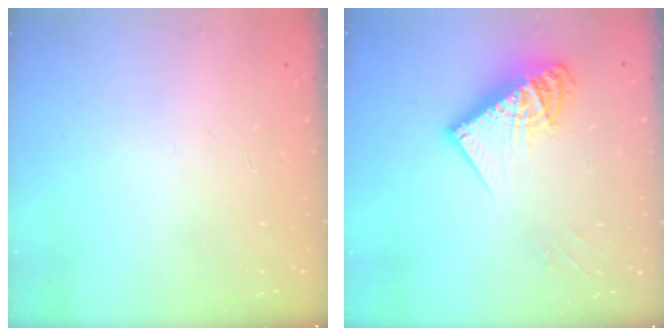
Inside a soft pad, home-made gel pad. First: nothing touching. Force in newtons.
{"total": 14.8, "press": 14.7, "slide": 1.3}